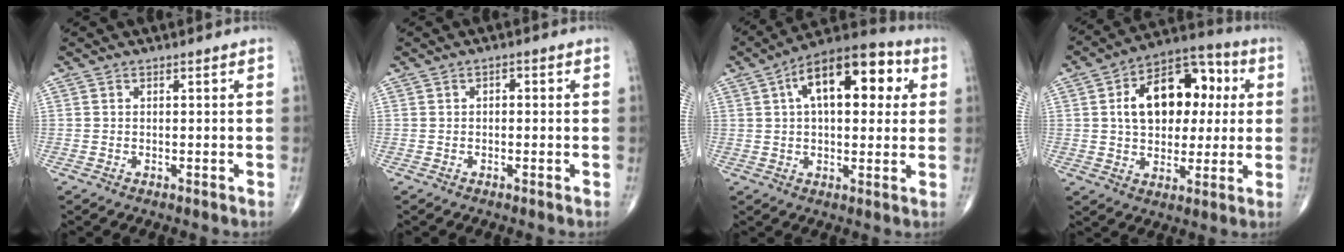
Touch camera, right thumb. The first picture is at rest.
{"total": 1.0, "force": [0.1, 0.7, 0.8], "torque": [-0.004, 0.004, -0.004]}
{"total": 17.9, "force": [5.0, 9.0, 14.6], "torque": [-0.188, 0.025, 0.065]}
{"total": 18.0, "force": [3.3, 11.5, 13.3], "torque": [-0.170, 0.021, 0.048]}